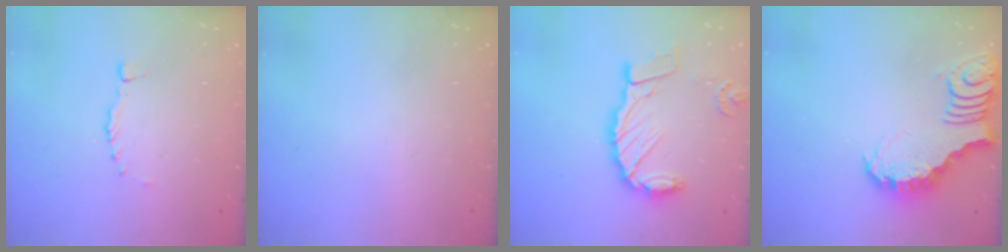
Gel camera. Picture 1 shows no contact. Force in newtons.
{"total": 0.0}
{"total": 14.4, "press": 14.2, "slide": 2.3}
{"total": 4.9, "press": 4.8, "slide": 1.1}